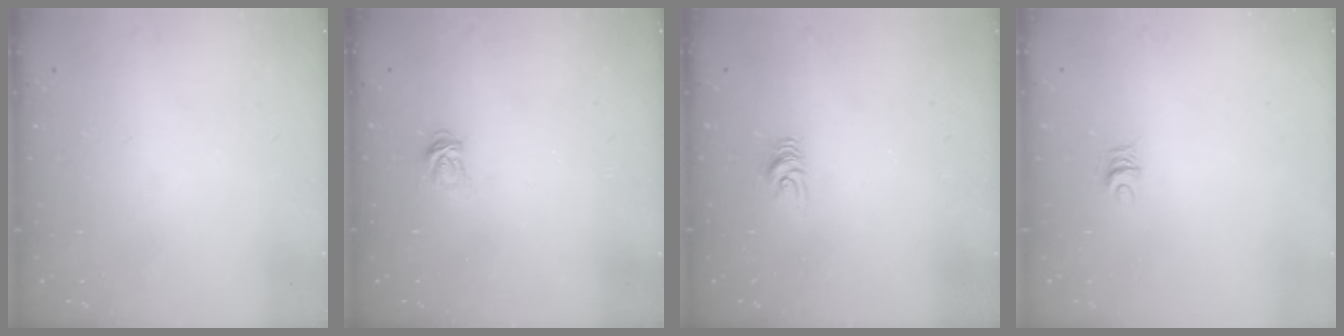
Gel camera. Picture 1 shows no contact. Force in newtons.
{"total": 5.2, "press": 5.2, "slide": 0.6}
{"total": 5.3, "press": 5.3, "slide": 0.5}
{"total": 4.6, "press": 4.5, "slide": 0.5}